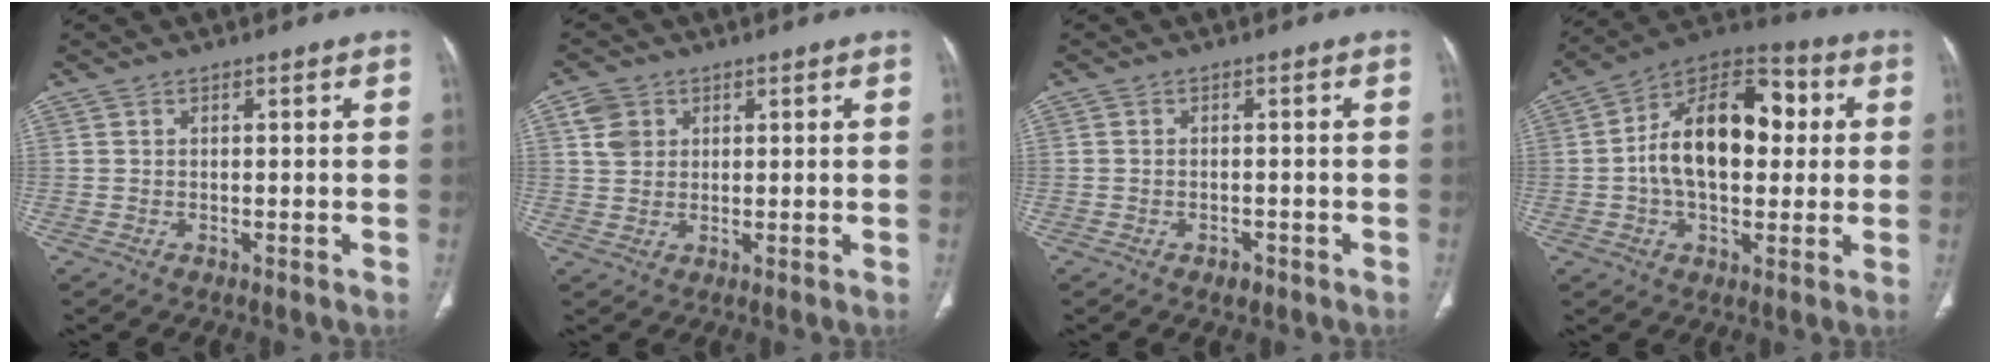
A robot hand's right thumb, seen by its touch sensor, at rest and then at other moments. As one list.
[{"total": 4.6, "force": [1.8, 3.8, 2.0], "torque": [-0.024, -0.002, 0.038]}, {"total": 2.4, "force": [-1.4, 1.6, 1.2], "torque": [-0.012, 0.007, -0.014]}, {"total": 19.0, "force": [1.7, 11.4, 15.1], "torque": [-0.217, 0.031, 0.020]}]